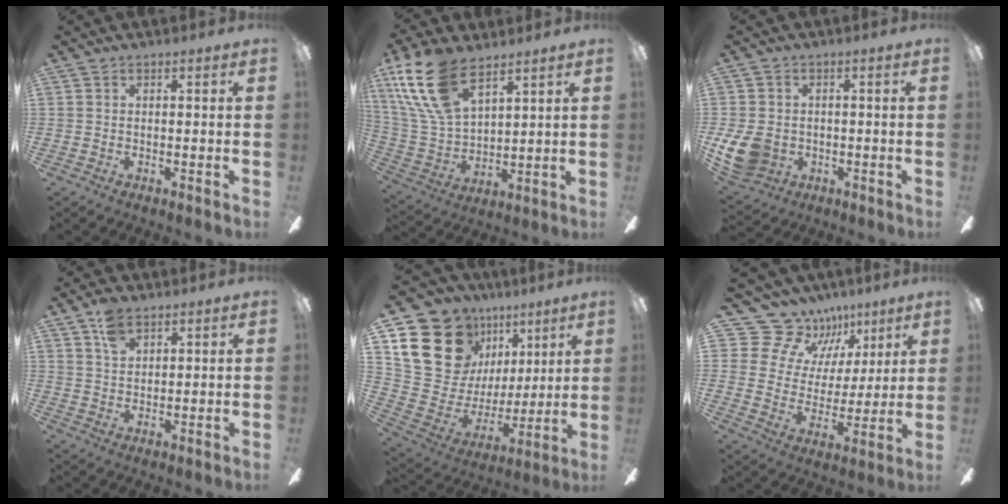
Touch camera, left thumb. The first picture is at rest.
{"total": 18.0, "force": [10.8, 8.4, 11.6], "torque": [-0.277, -0.040, 0.195]}
{"total": 9.2, "force": [-1.7, 7.6, 4.9], "torque": [-0.113, 0.004, -0.031]}
{"total": 5.4, "force": [3.4, 2.8, 3.0], "torque": [-0.052, -0.006, 0.062]}
{"total": 21.3, "force": [11.3, 15.6, 9.2], "torque": [-0.177, -0.064, 0.230]}
{"total": 14.1, "force": [9.5, 9.8, 3.6], "torque": [-0.085, -0.062, 0.184]}